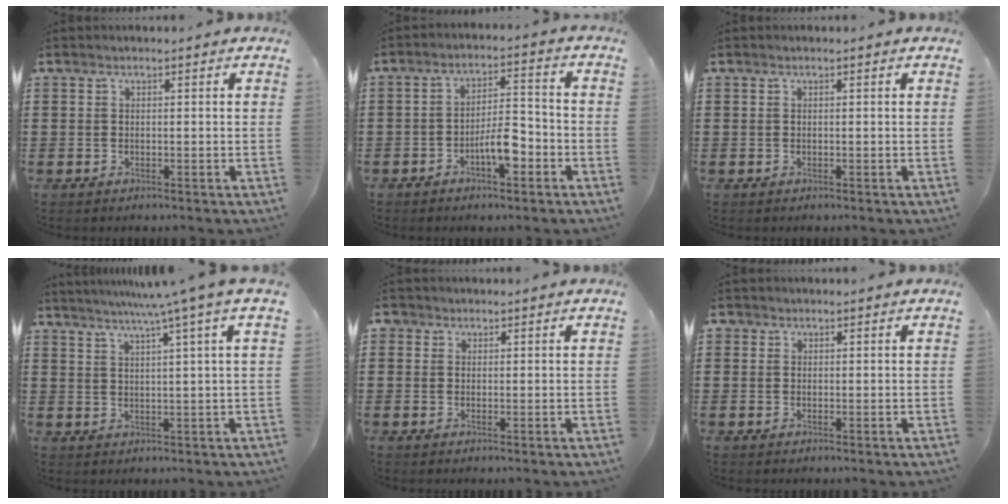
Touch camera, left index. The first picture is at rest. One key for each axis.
{"total": 6.3, "fx": -3.1, "fy": 2.2, "fz": 5.1, "tx": -0.097, "ty": 0.010, "tz": -0.059}
{"total": 0.0}
{"total": 5.4, "fx": 3.4, "fy": -1.4, "fz": 4.0, "tx": -0.083, "ty": -0.012, "tz": 0.053}
{"total": 1.2, "fx": 0.6, "fy": 1.0, "fz": 0.2, "tx": -0.009, "ty": 0.006, "tz": 0.010}
{"total": 0.8, "fx": 0.3, "fy": 0.7, "fz": 0.2, "tx": -0.006, "ty": 0.006, "tz": 0.005}